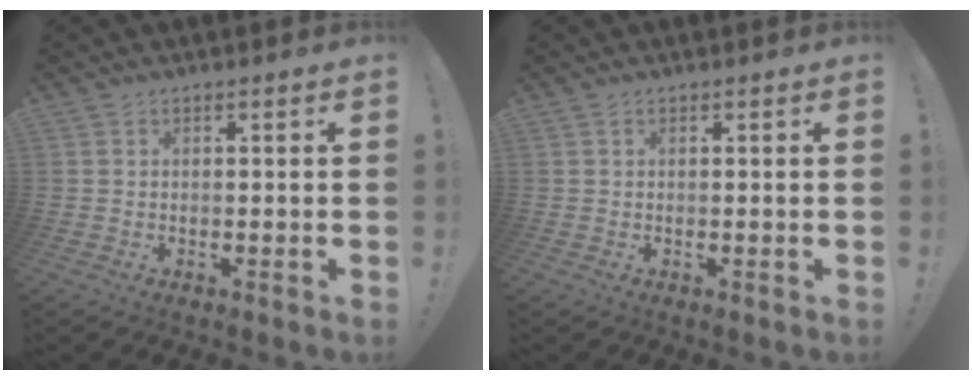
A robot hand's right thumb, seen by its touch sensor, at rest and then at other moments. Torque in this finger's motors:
{"motor_torque": [-0.01, -0.11, -0.10, 0.05, 0.04]}